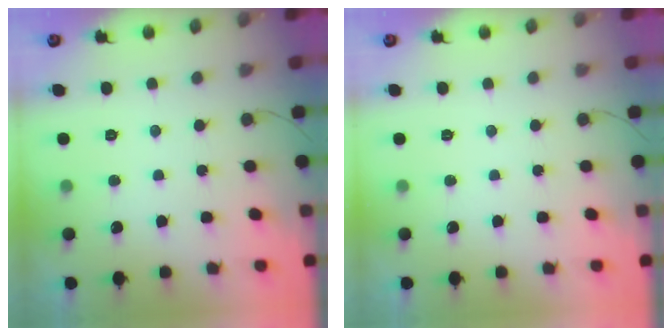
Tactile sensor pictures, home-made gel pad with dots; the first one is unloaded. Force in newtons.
{"total": 0.0}